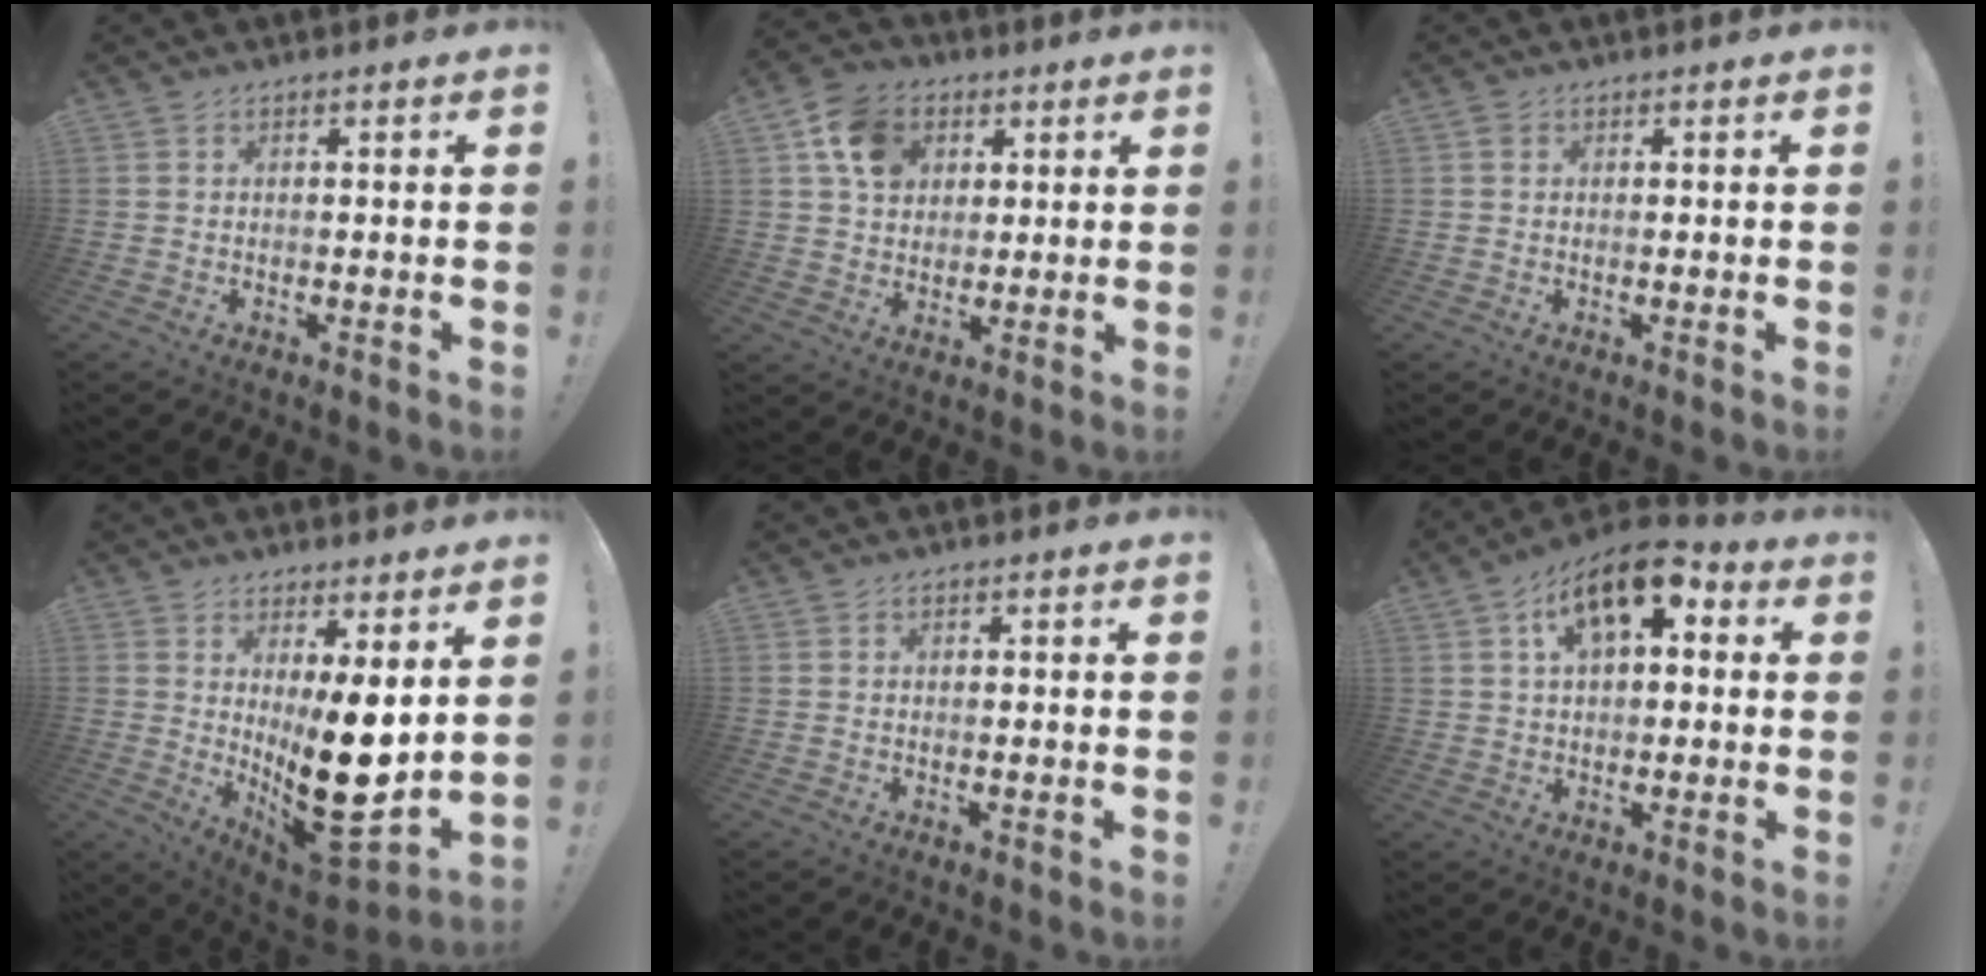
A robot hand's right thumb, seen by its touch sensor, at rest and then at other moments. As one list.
[{"total": 11.8, "force": [4.5, 9.5, 5.4], "torque": [-0.080, -0.007, 0.091]}, {"total": 0.8, "force": [0.3, 0.7, 0.3], "torque": [-0.001, 0.001, 0.004]}, {"total": 15.0, "force": [1.0, 4.8, 14.1], "torque": [-0.199, -0.047, 0.030]}, {"total": 0.0}, {"total": 12.4, "force": [5.4, 6.5, 9.1], "torque": [-0.143, -0.015, 0.099]}]